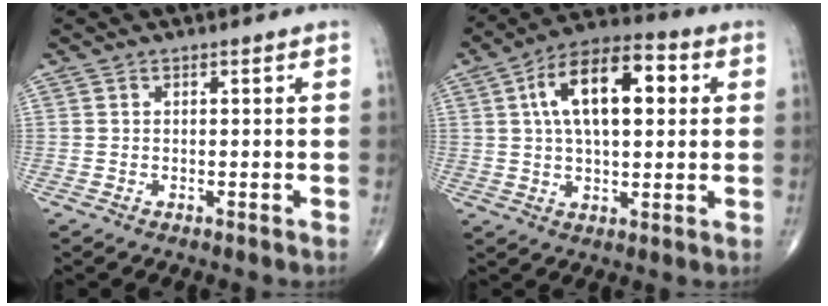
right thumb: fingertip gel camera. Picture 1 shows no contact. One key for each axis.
{"total": 15.9, "fx": 3.7, "fy": 7.7, "fz": 13.3, "tx": -0.208, "ty": 0.020, "tz": 0.054}